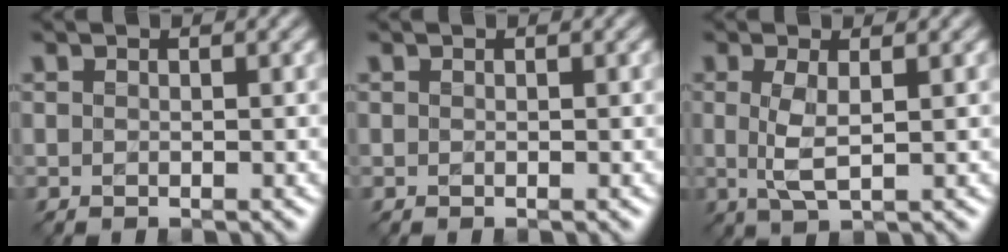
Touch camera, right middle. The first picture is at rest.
{"total": 0.0}
{"total": 2.8, "force": [0.3, 0.7, 2.7], "torque": [-0.061, -0.002, 0.005]}